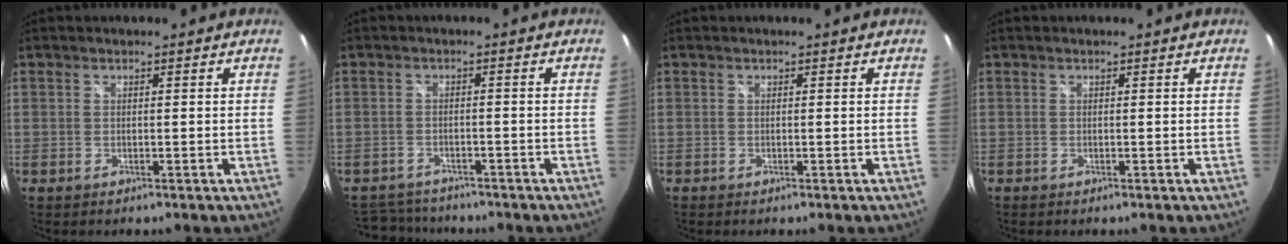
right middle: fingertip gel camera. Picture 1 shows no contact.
{"total": 6.9, "force": [-6.2, 2.8, 1.3], "torque": [-0.042, 0.001, -0.096]}
{"total": 0.0}
{"total": 0.0}